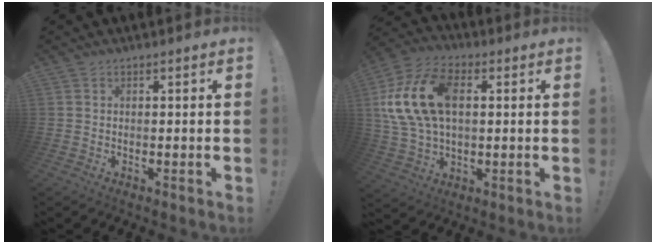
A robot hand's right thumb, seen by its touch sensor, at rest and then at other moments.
{"total": 18.9, "force": [3.4, 11.9, 14.2], "torque": [-0.268, 0.002, 0.061]}